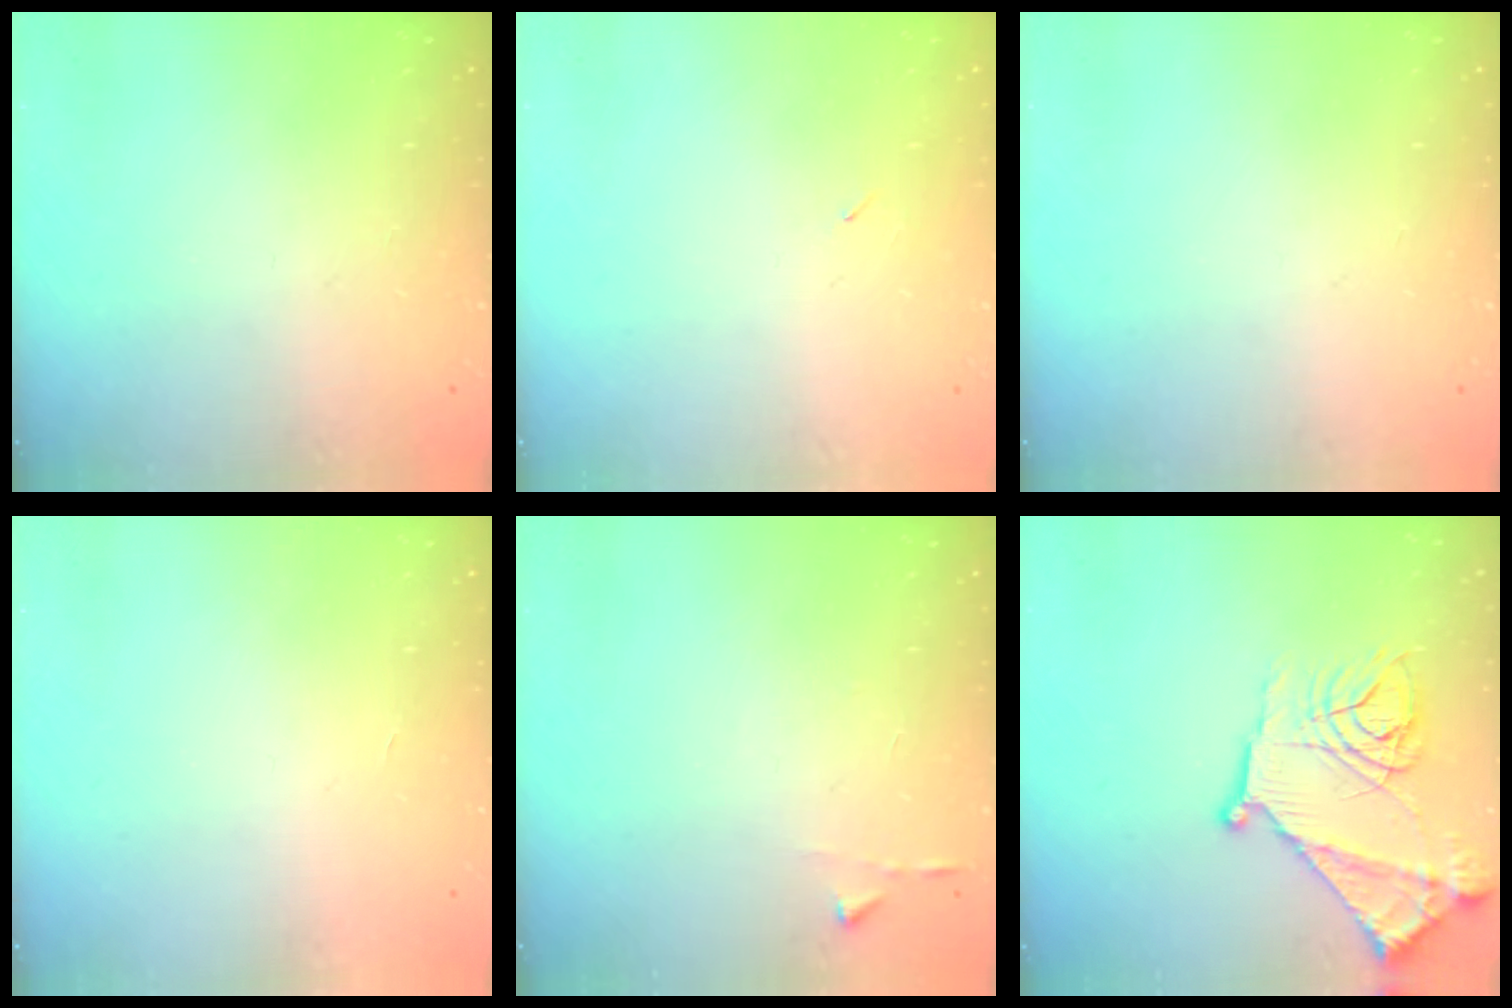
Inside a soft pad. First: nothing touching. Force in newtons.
{"total": 2.2, "press": 1.9, "slide": 1.2}
{"total": 0.0}
{"total": 1.8, "press": 1.8, "slide": 0.1}
{"total": 2.9, "press": 2.9, "slide": 0.3}
{"total": 16.5, "press": 16.5, "slide": 1.3}